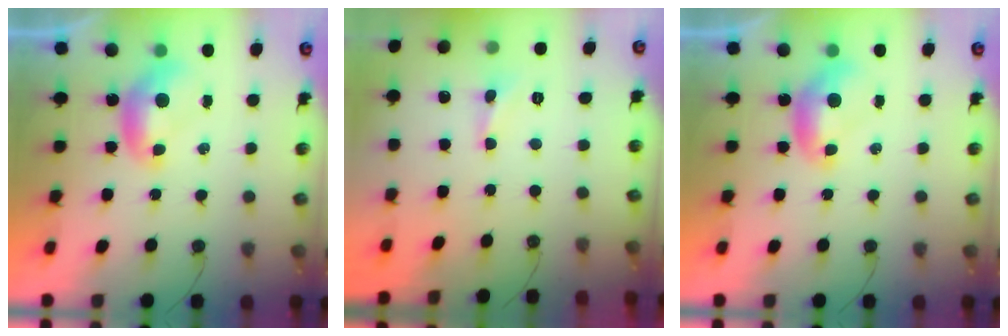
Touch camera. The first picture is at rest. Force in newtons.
{"total": 1.1, "press": 1.0, "slide": 0.4}
{"total": 0.0}